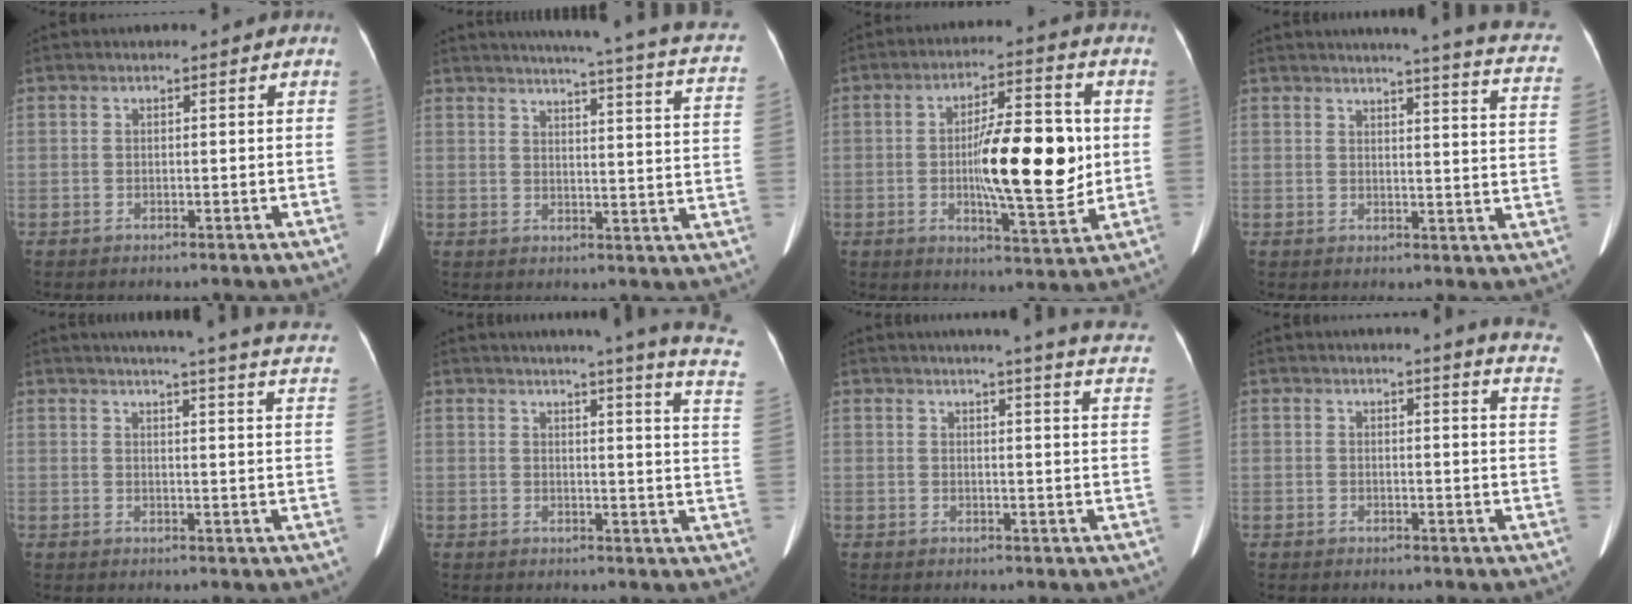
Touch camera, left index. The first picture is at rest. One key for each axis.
{"total": 21.3, "fx": 17.7, "fy": 0.8, "fz": 11.8, "tx": -0.156, "ty": -0.034, "tz": 0.192}
{"total": 13.9, "fx": 0.0, "fy": 3.3, "fz": 13.5, "tx": -0.218, "ty": 0.002, "tz": 0.000}
{"total": 16.3, "fx": 13.8, "fy": 0.5, "fz": 8.7, "tx": -0.108, "ty": -0.049, "tz": 0.136}
{"total": 24.1, "fx": 21.9, "fy": 0.7, "fz": 10.0, "tx": -0.131, "ty": -0.064, "tz": 0.239}
{"total": 15.7, "fx": 13.2, "fy": -1.8, "fz": 8.3, "tx": -0.113, "ty": -0.078, "tz": 0.132}
{"total": 18.9, "fx": 17.2, "fy": 0.1, "fz": 7.7, "tx": -0.090, "ty": -0.071, "tz": 0.177}
{"total": 9.9, "fx": 9.3, "fy": -0.5, "fz": 3.4, "tx": -0.023, "ty": -0.075, "tz": 0.070}